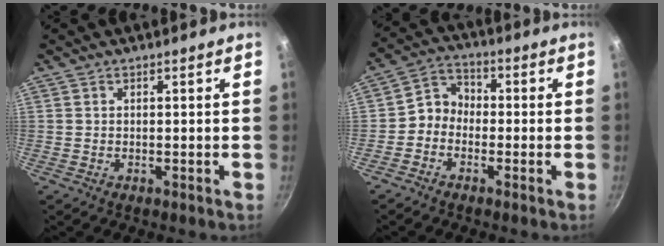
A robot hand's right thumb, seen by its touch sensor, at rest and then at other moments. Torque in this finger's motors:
{"motor_torque": [0.53, 0.57, 0.54, -0.30, 0.00]}